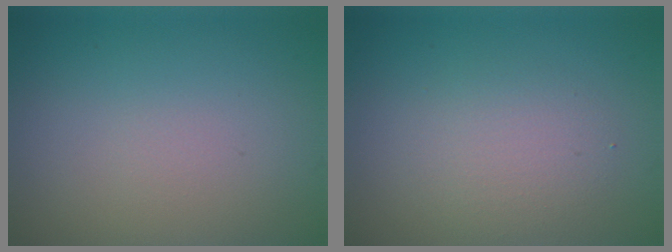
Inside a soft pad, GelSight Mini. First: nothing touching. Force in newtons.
{"total": 2.7, "press": 2.7, "slide": 0.3}